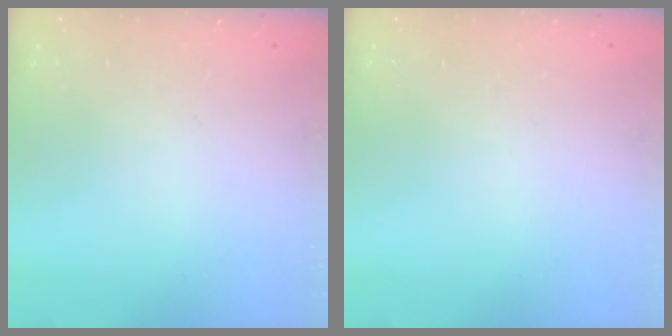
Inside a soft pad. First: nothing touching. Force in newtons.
{"total": 0.0}